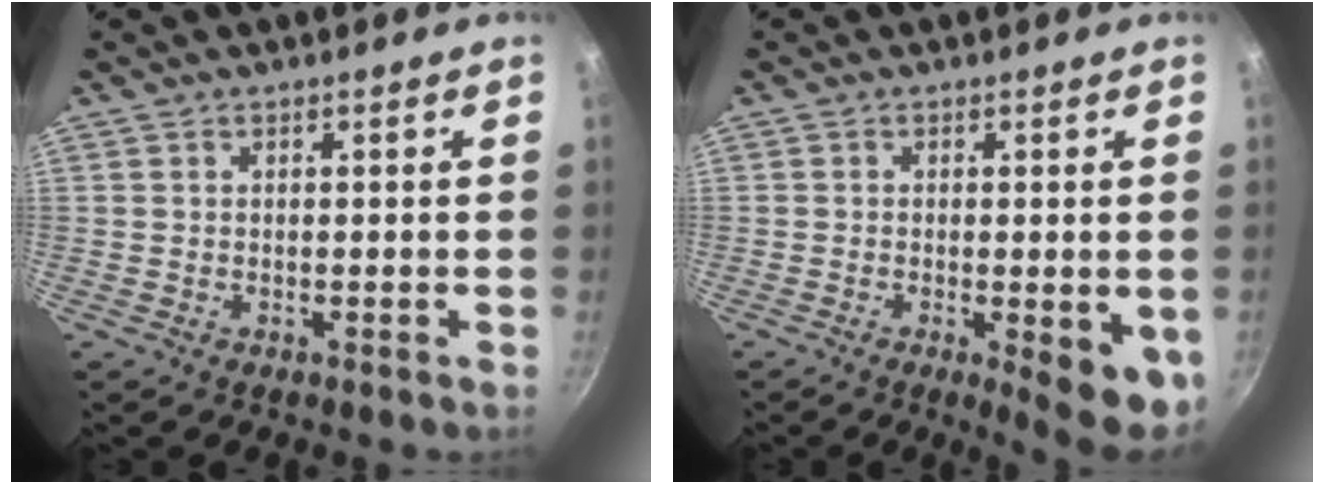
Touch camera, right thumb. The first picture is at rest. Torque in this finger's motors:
{"motor_torque": [0.01, 0.35, 0.36, 0.30, 0.06]}